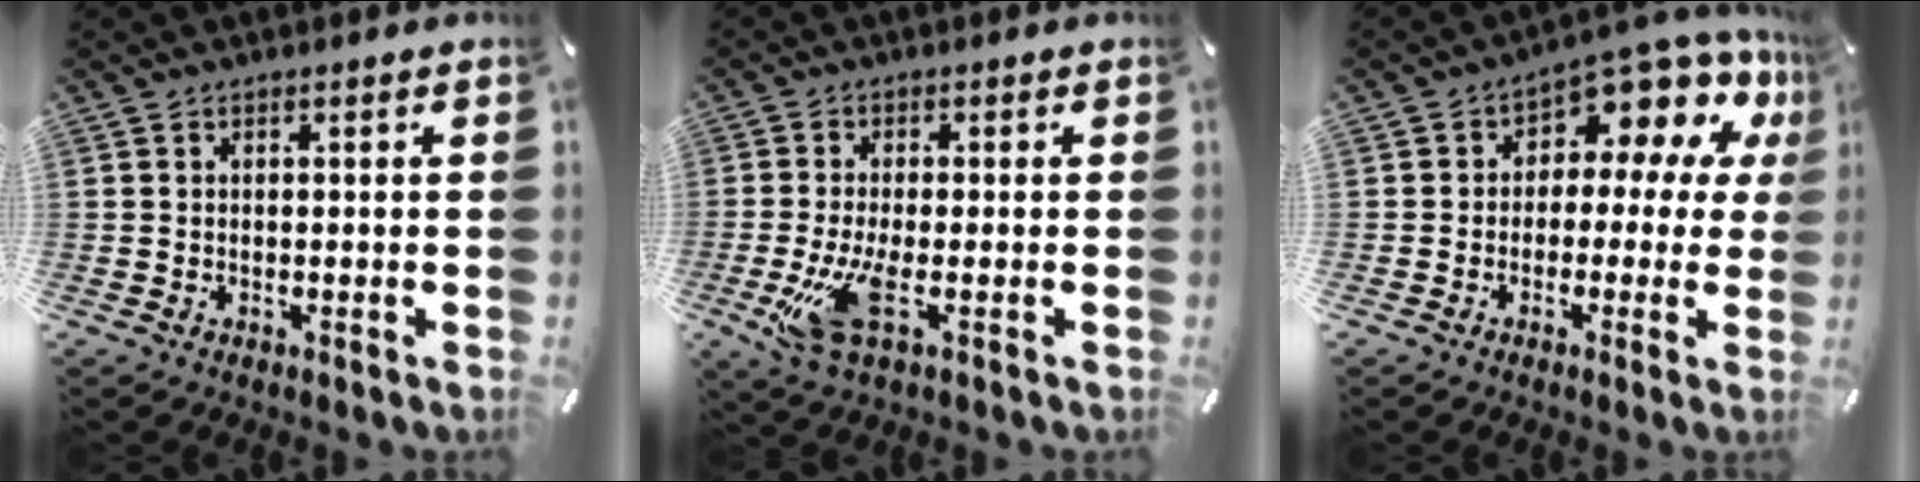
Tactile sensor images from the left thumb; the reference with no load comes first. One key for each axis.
{"total": 9.0, "fx": -2.6, "fy": 3.4, "fz": 7.9, "tx": -0.169, "ty": -0.012, "tz": -0.043}
{"total": 9.3, "fx": 5.5, "fy": 4.8, "fz": 5.8, "tx": -0.083, "ty": -0.057, "tz": 0.093}